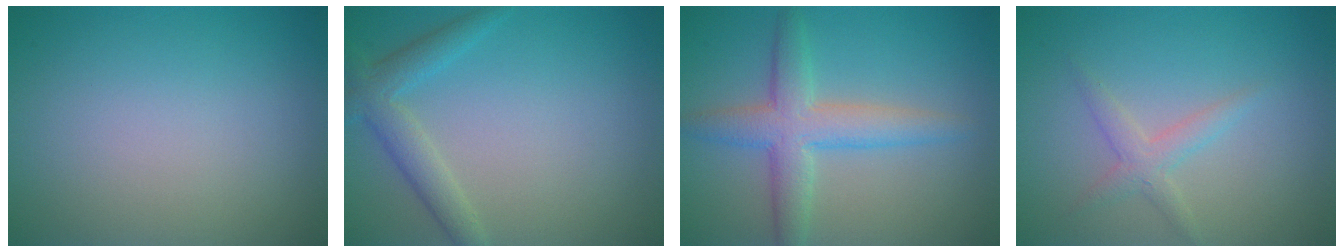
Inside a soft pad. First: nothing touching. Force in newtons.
{"total": 3.0, "press": 3.0, "slide": 0.1}
{"total": 4.6, "press": 4.6, "slide": 0.1}
{"total": 1.8, "press": 1.8, "slide": 0.0}